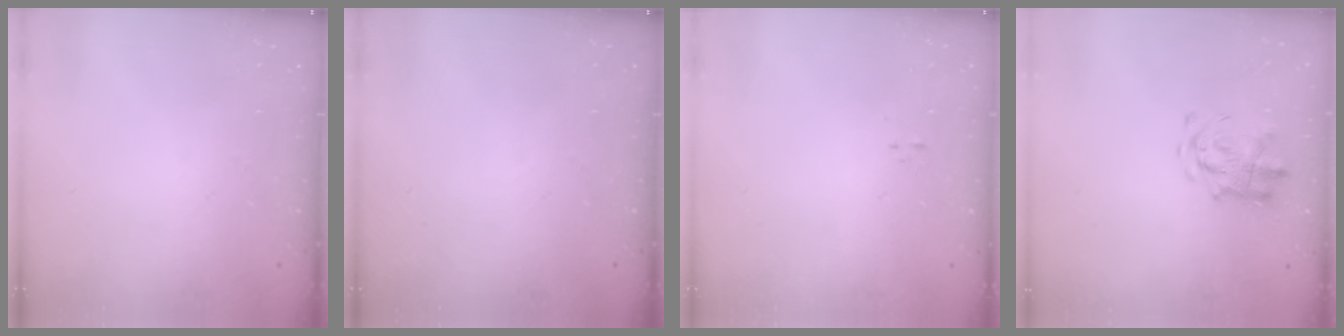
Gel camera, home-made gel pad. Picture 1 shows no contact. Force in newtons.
{"total": 0.0}
{"total": 0.0}
{"total": 4.7, "press": 4.5, "slide": 1.1}